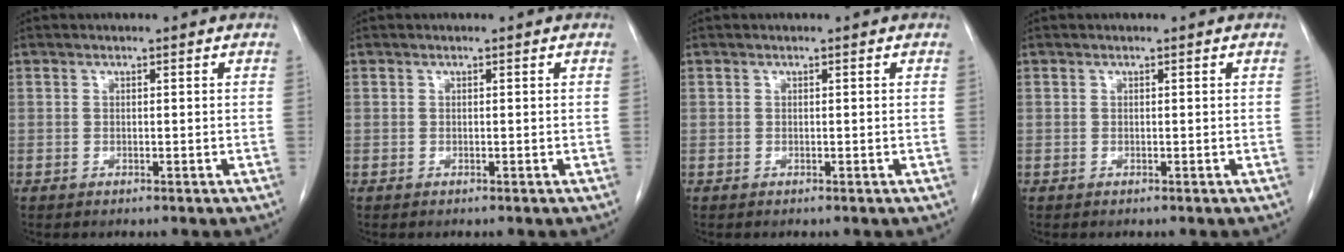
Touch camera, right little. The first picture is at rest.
{"total": 0.0}
{"total": 0.0}
{"total": 0.0}